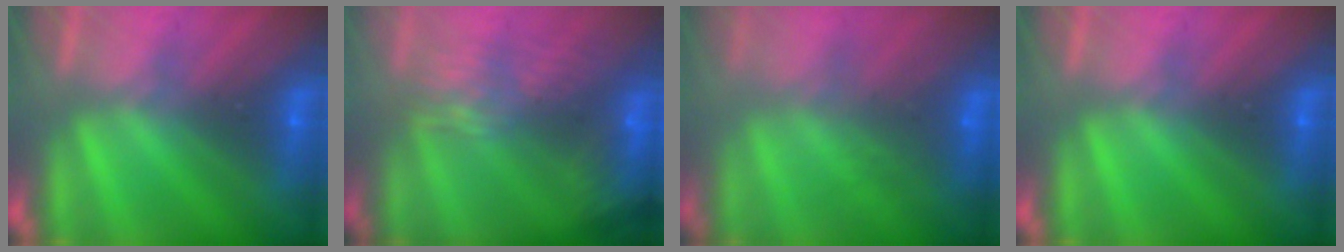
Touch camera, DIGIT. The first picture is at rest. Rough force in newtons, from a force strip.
{"total": 8.1}
{"total": 9.1}
{"total": 0.0}